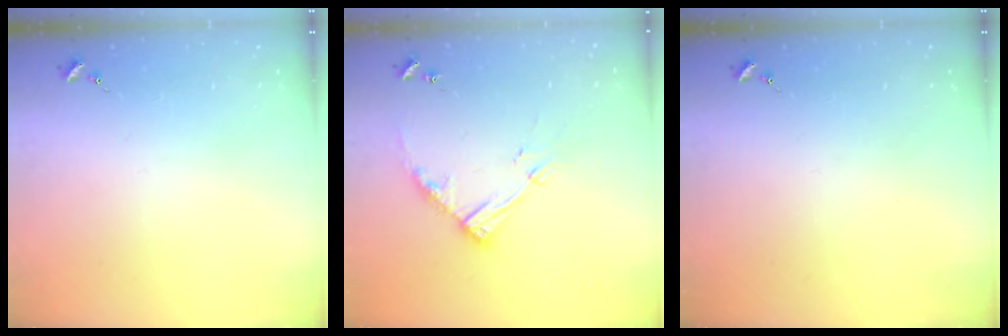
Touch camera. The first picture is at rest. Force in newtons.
{"total": 13.1, "press": 13.0, "slide": 1.3}
{"total": 0.0}